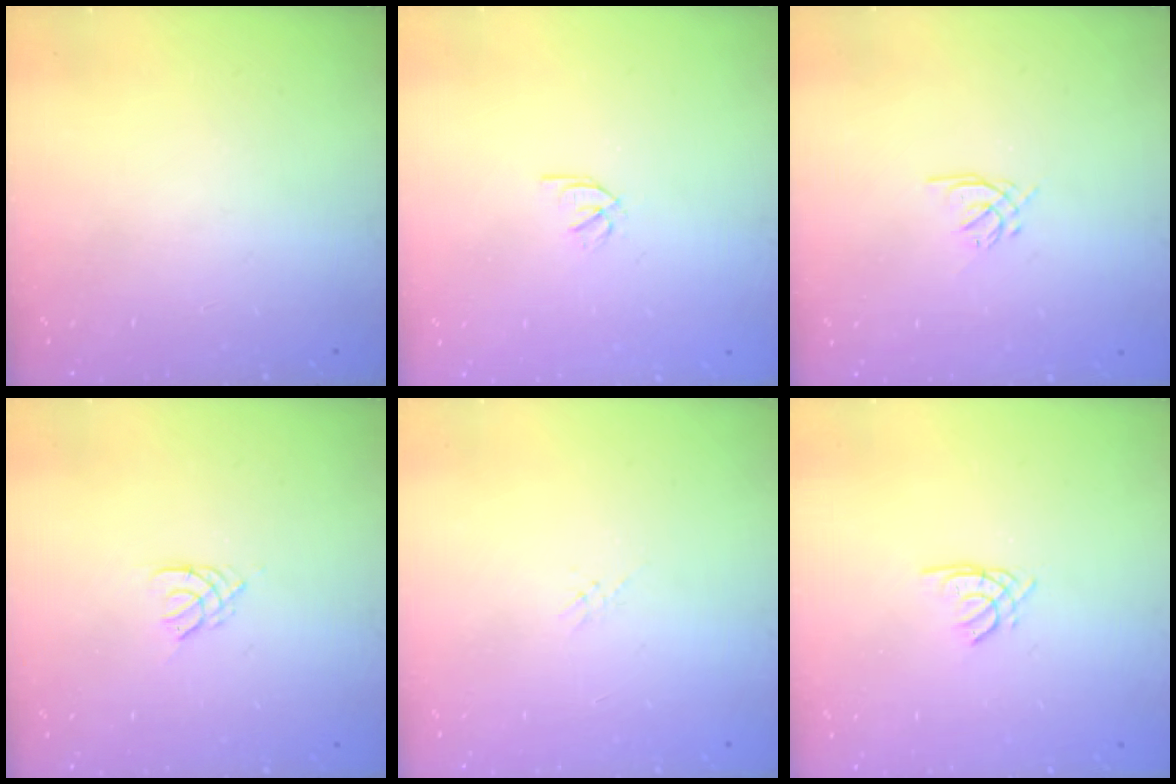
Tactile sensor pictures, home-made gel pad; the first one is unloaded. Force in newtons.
{"total": 2.0, "press": 2.0, "slide": 0.3}
{"total": 1.2, "press": 1.1, "slide": 0.5}
{"total": 2.6, "press": 2.5, "slide": 0.5}
{"total": 0.5, "press": 0.5, "slide": 0.2}
{"total": 1.7, "press": 1.7, "slide": 0.4}